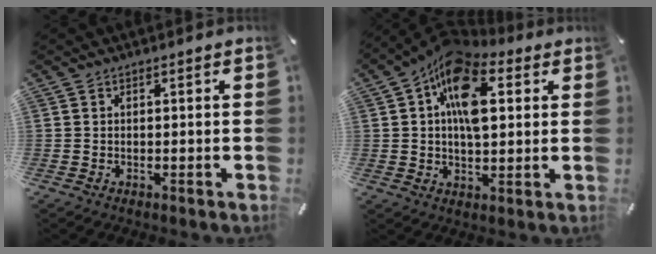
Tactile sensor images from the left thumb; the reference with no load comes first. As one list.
[{"total": 14.6, "force": [4.2, 8.4, 11.2], "torque": [-0.197, -0.007, 0.073]}]